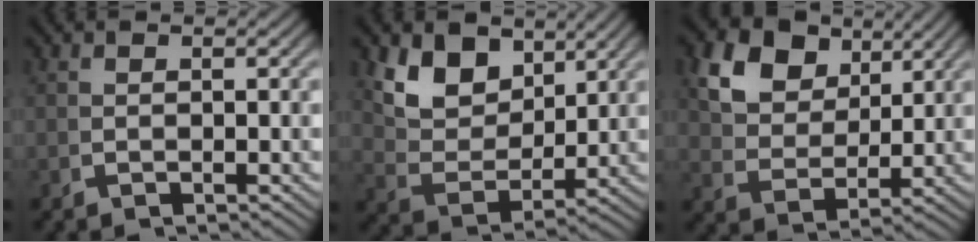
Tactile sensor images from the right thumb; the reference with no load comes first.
{"total": 7.6, "force": [2.8, 4.8, 5.2], "torque": [-0.107, -0.018, 0.058]}
{"total": 8.6, "force": [3.7, 5.9, 5.1], "torque": [-0.116, -0.013, 0.072]}